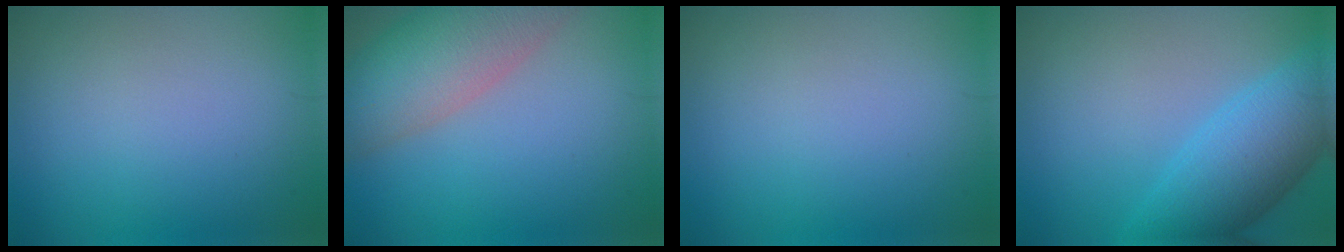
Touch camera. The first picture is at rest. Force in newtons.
{"total": 8.9, "press": 8.9, "slide": 0.4}
{"total": 0.0}
{"total": 7.3, "press": 7.3, "slide": 0.2}